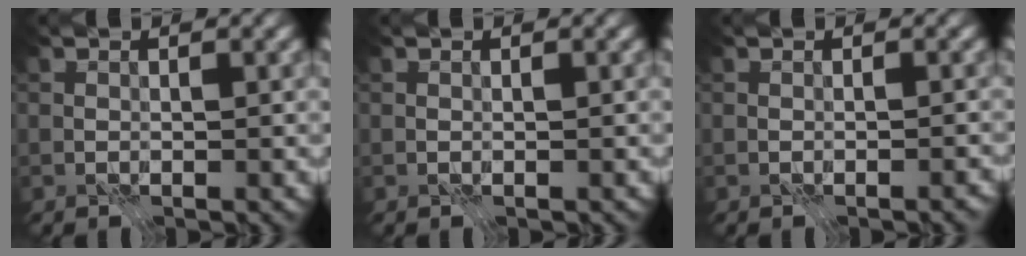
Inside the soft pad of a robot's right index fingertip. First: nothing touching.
{"total": 0.0}
{"total": 0.8, "force": [-0.6, 0.2, 0.6], "torque": [-0.010, -0.004, -0.006]}